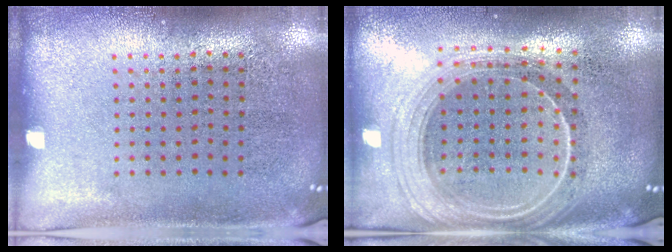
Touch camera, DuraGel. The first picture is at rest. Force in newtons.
{"total": 2.4, "press": 2.0, "slide": 1.3}